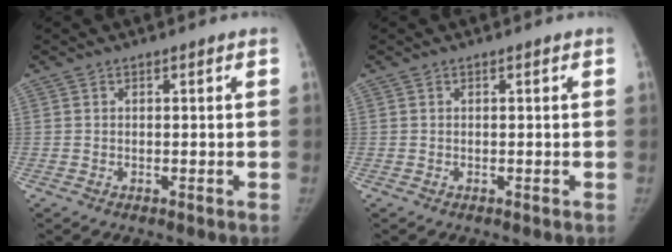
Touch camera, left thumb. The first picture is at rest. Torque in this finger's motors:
{"motor_torque": [-0.26, -0.13, 0.04, 0.02, 0.00]}